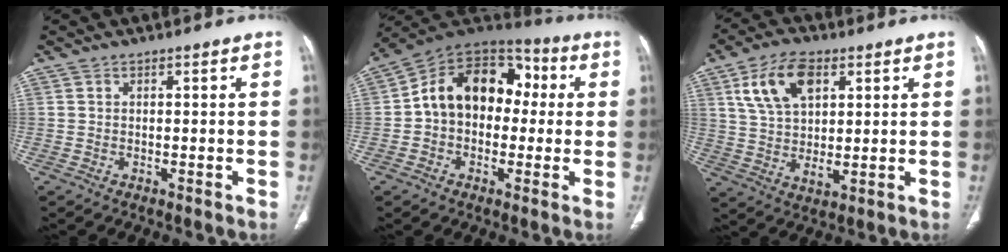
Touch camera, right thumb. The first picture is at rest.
{"total": 16.7, "force": [1.0, 12.2, 11.3], "torque": [-0.136, 0.049, 0.001]}
{"total": 12.5, "force": [5.1, 6.9, 9.2], "torque": [-0.162, -0.012, 0.097]}